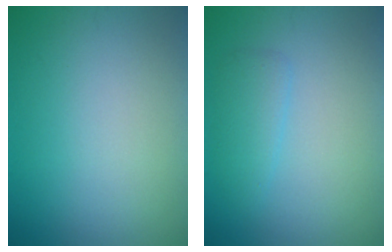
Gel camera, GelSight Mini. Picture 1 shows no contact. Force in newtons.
{"total": 1.9, "press": 1.9, "slide": 0.1}